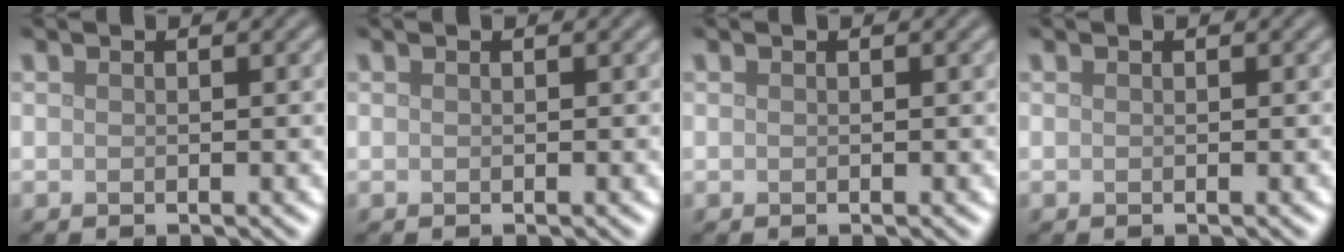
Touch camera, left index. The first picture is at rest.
{"total": 0.0}
{"total": 0.0}
{"total": 0.0}